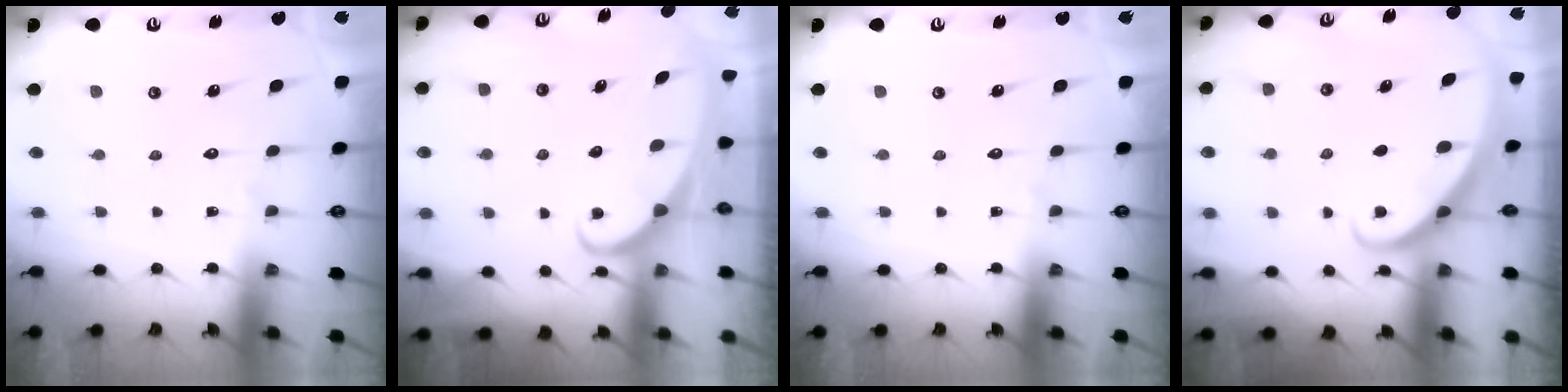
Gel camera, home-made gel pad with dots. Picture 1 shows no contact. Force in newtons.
{"total": 2.4, "press": 2.4, "slide": 0.4}
{"total": 0.0}
{"total": 2.9, "press": 2.9, "slide": 0.2}